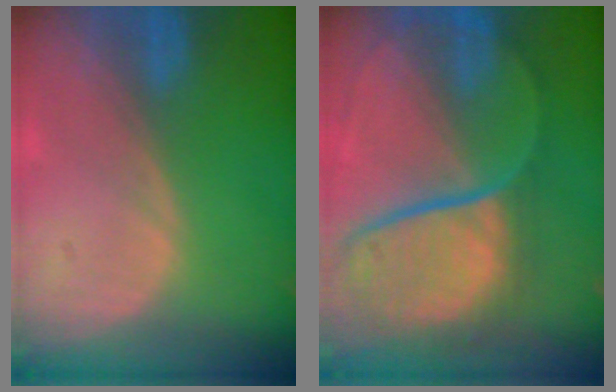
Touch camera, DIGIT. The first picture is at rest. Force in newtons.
{"total": 11.9, "press": 9.9, "slide": 6.7}